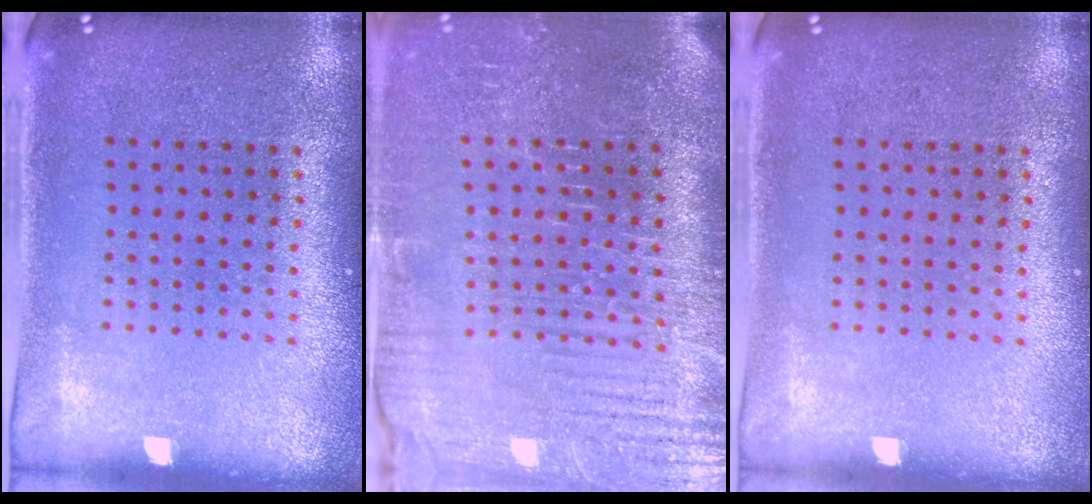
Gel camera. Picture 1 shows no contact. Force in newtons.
{"total": 4.5, "press": 4.3, "slide": 1.2}
{"total": 0.0}